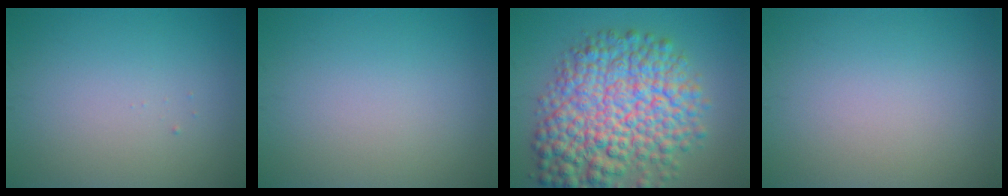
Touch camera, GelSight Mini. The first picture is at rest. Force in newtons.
{"total": 0.0}
{"total": 11.6, "press": 11.6, "slide": 0.4}
{"total": 0.0}